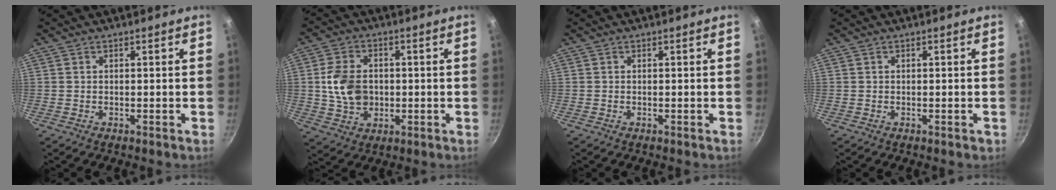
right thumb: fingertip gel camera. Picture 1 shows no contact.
{"total": 9.7, "force": [0.2, 7.4, 6.3], "torque": [-0.099, 0.004, 0.003]}
{"total": 0.0}
{"total": 0.5, "force": [-0.1, 0.4, 0.4], "torque": [-0.001, 0.002, -0.001]}